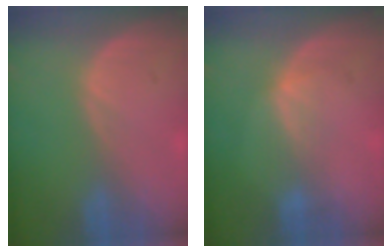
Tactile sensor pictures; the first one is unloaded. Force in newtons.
{"total": 2.4, "press": 2.4, "slide": 0.4}